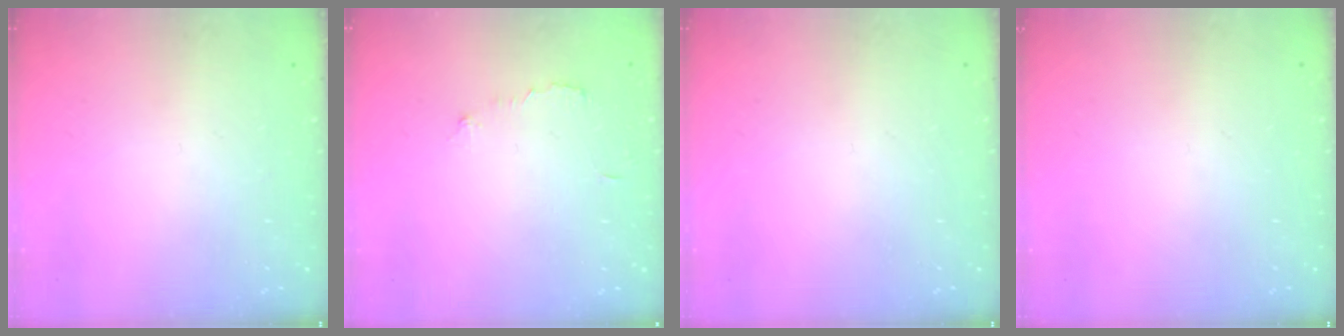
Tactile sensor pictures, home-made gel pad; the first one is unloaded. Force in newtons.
{"total": 5.5, "press": 5.5, "slide": 0.2}
{"total": 0.0}
{"total": 0.0}